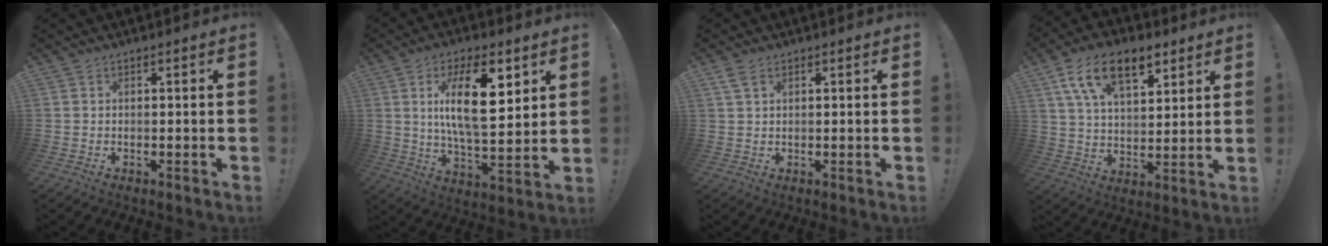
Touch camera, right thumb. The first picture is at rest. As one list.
[{"total": 17.0, "force": [5.8, 5.8, 14.9], "torque": [-0.278, -0.014, 0.081]}, {"total": 3.0, "force": [1.7, 1.6, 1.9], "torque": [-0.032, -0.003, 0.032]}, {"total": 16.0, "force": [8.9, 8.3, 10.4], "torque": [-0.172, -0.031, 0.161]}]